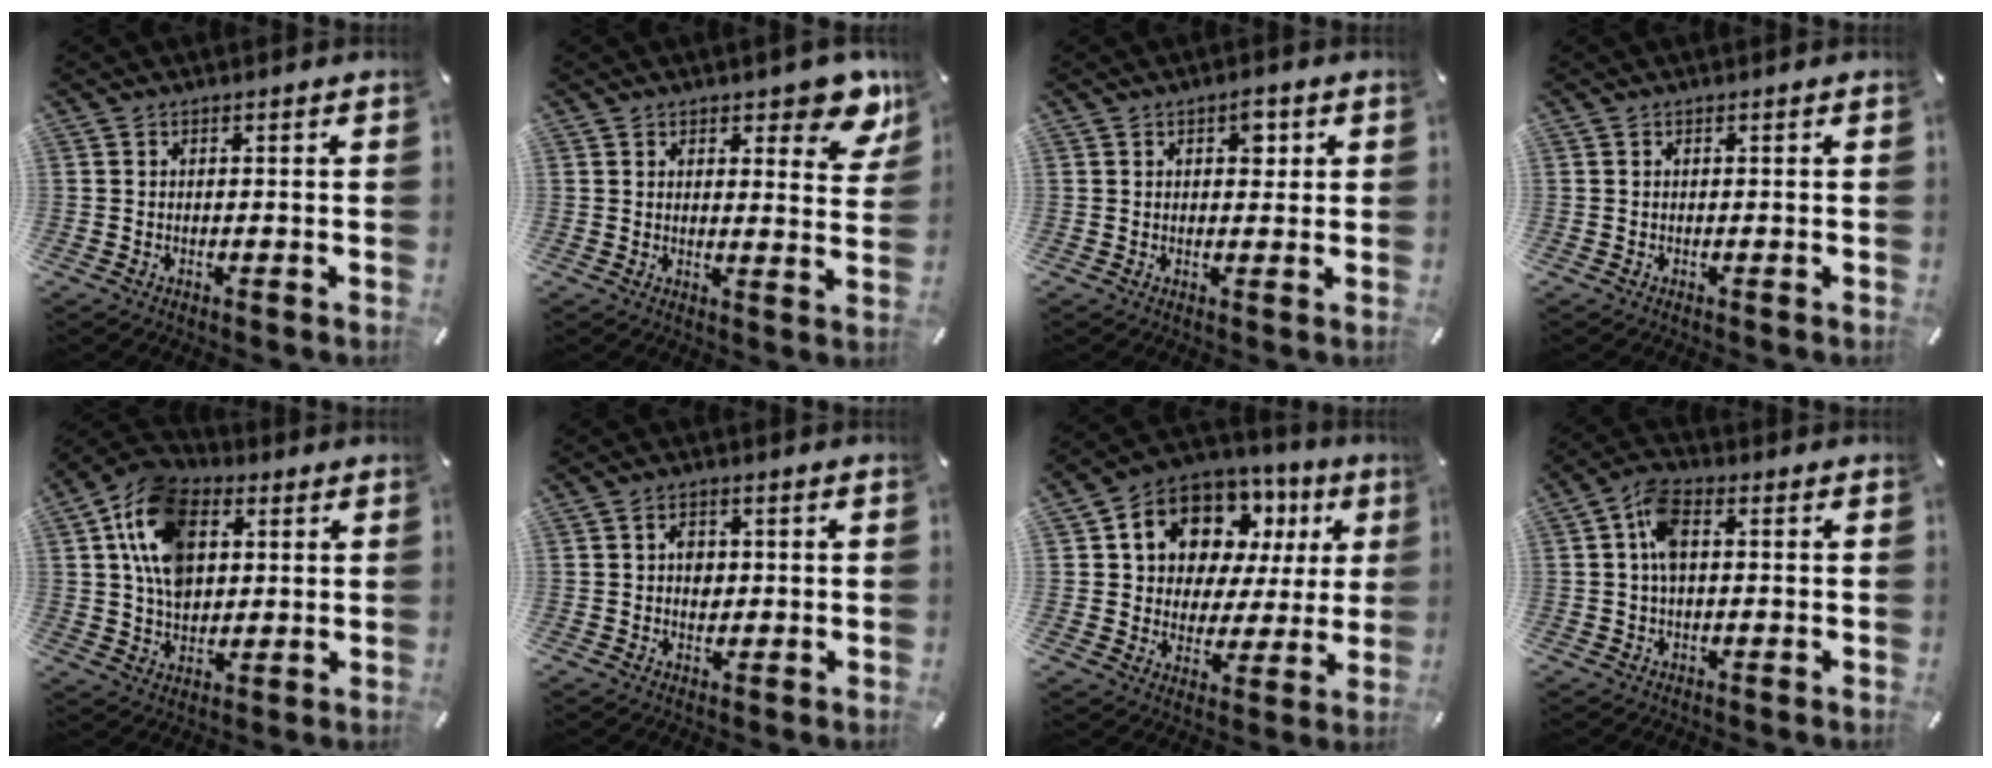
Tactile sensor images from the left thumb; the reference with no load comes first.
{"total": 8.3, "force": [6.2, 3.7, 4.2], "torque": [-0.034, -0.043, 0.103]}
{"total": 3.7, "force": [1.5, 2.3, 2.6], "torque": [-0.016, -0.009, 0.016]}
{"total": 0.0}
{"total": 15.2, "force": [3.9, 11.2, 9.5], "torque": [-0.186, 0.000, 0.071]}
{"total": 3.5, "force": [0.2, 2.7, 2.2], "torque": [-0.020, -0.003, -0.002]}
{"total": 12.2, "force": [6.1, 9.6, 4.4], "torque": [-0.092, -0.037, 0.117]}
{"total": 6.5, "force": [0.7, 3.6, 5.4], "torque": [-0.118, 0.009, 0.011]}